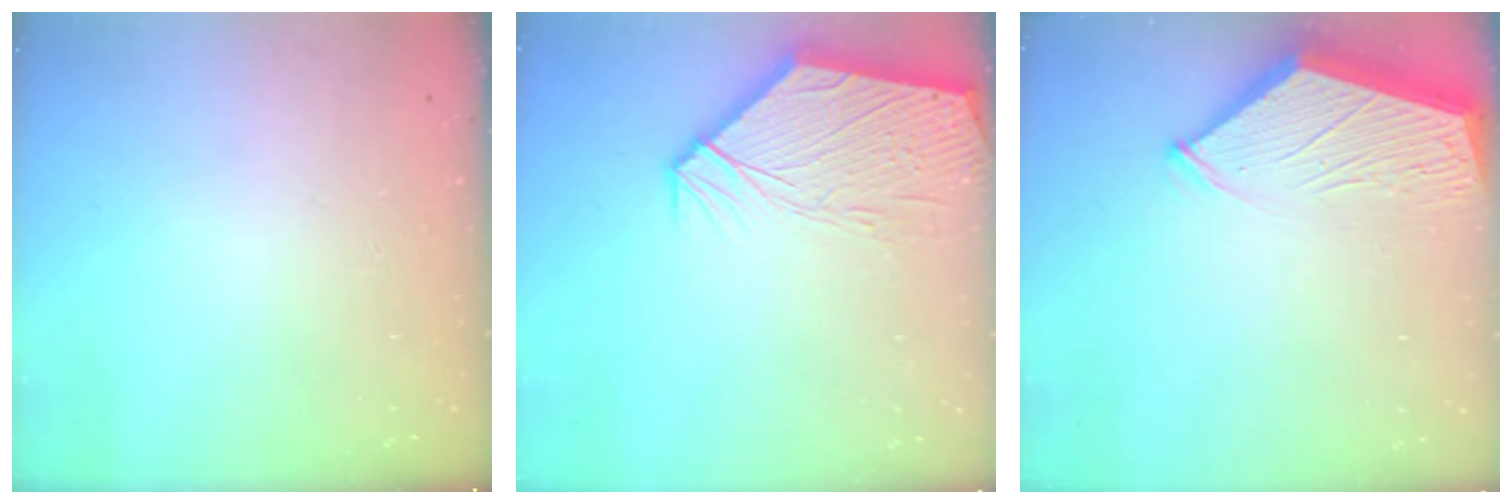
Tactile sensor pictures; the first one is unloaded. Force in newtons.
{"total": 10.1, "press": 9.9, "slide": 1.7}
{"total": 3.8, "press": 3.8, "slide": 0.6}